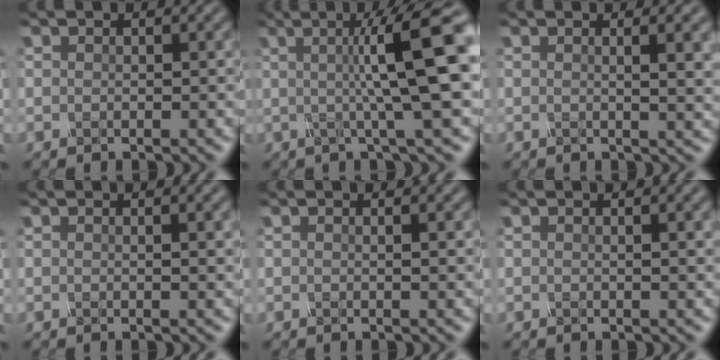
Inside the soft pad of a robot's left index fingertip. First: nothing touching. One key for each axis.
{"total": 10.3, "fx": 1.4, "fy": 1.7, "fz": 10.1, "tx": -0.125, "ty": 0.010, "tz": 0.017}
{"total": 4.6, "fx": 1.0, "fy": 1.6, "fz": 4.2, "tx": -0.034, "ty": 0.012, "tz": 0.002}
{"total": 2.3, "fx": 0.6, "fy": 0.7, "fz": 2.1, "tx": -0.020, "ty": 0.005, "tz": 0.002}
{"total": 1.2, "fx": 0.3, "fy": 0.4, "fz": 1.1, "tx": -0.012, "ty": 0.002, "tz": -0.004}
{"total": 2.0, "fx": 0.5, "fy": 0.6, "fz": 1.8, "tx": -0.018, "ty": 0.004, "tz": 0.000}